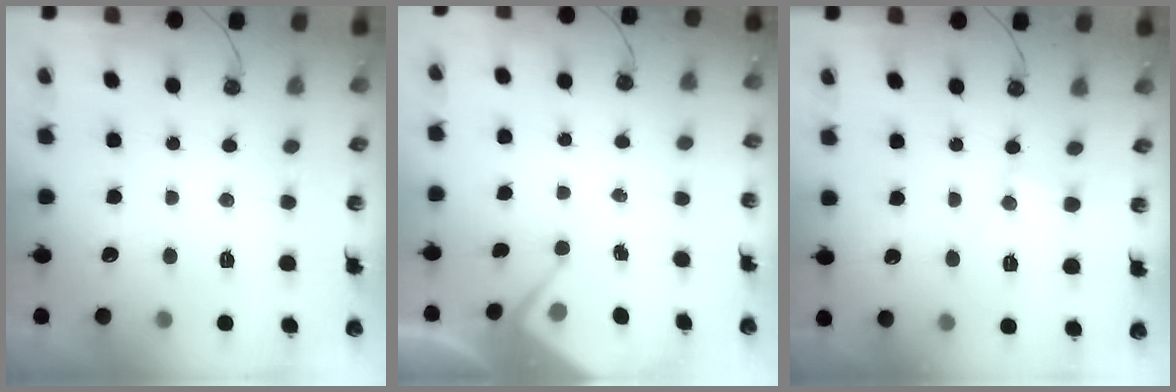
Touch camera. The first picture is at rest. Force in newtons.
{"total": 4.1, "press": 4.0, "slide": 0.5}
{"total": 6.2, "press": 6.2, "slide": 0.2}